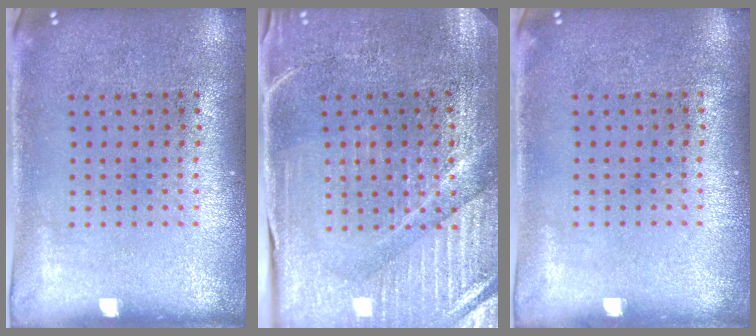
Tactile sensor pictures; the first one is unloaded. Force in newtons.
{"total": 3.8, "press": 3.8, "slide": 0.7}
{"total": 0.0}